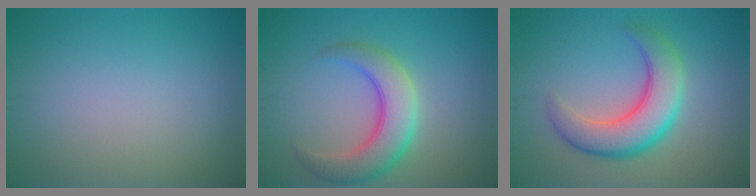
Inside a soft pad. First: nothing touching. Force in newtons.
{"total": 5.6, "press": 5.6, "slide": 0.3}
{"total": 6.3, "press": 6.3, "slide": 0.4}